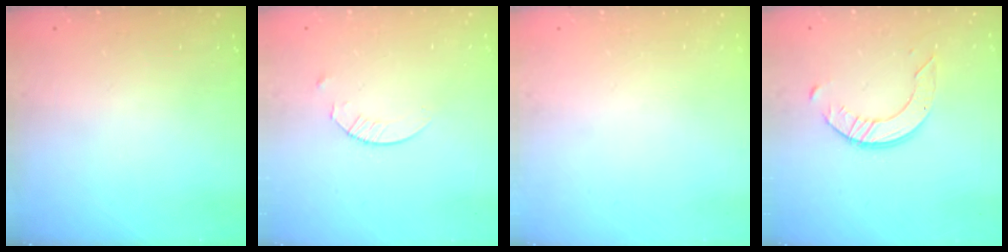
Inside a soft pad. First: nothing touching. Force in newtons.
{"total": 2.4, "press": 2.4, "slide": 0.3}
{"total": 0.0}
{"total": 6.5, "press": 6.5, "slide": 0.6}